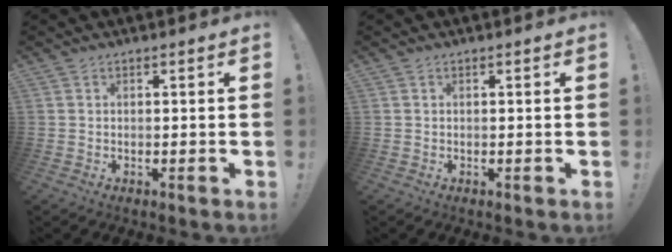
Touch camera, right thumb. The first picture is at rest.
{"total": 0.0}